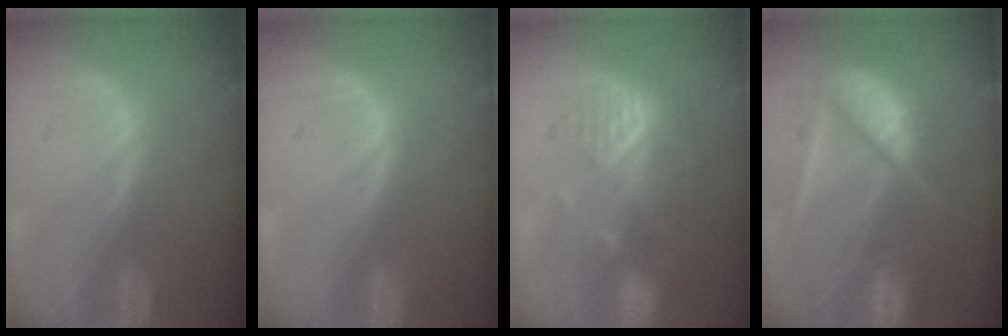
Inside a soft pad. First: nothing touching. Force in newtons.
{"total": 0.0}
{"total": 9.0, "press": 7.8, "slide": 4.4}
{"total": 9.8, "press": 8.3, "slide": 5.2}